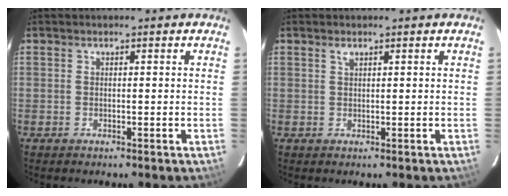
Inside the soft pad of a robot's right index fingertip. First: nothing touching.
{"total": 0.8, "force": [0.6, 0.3, 0.5], "torque": [-0.010, 0.003, 0.011]}